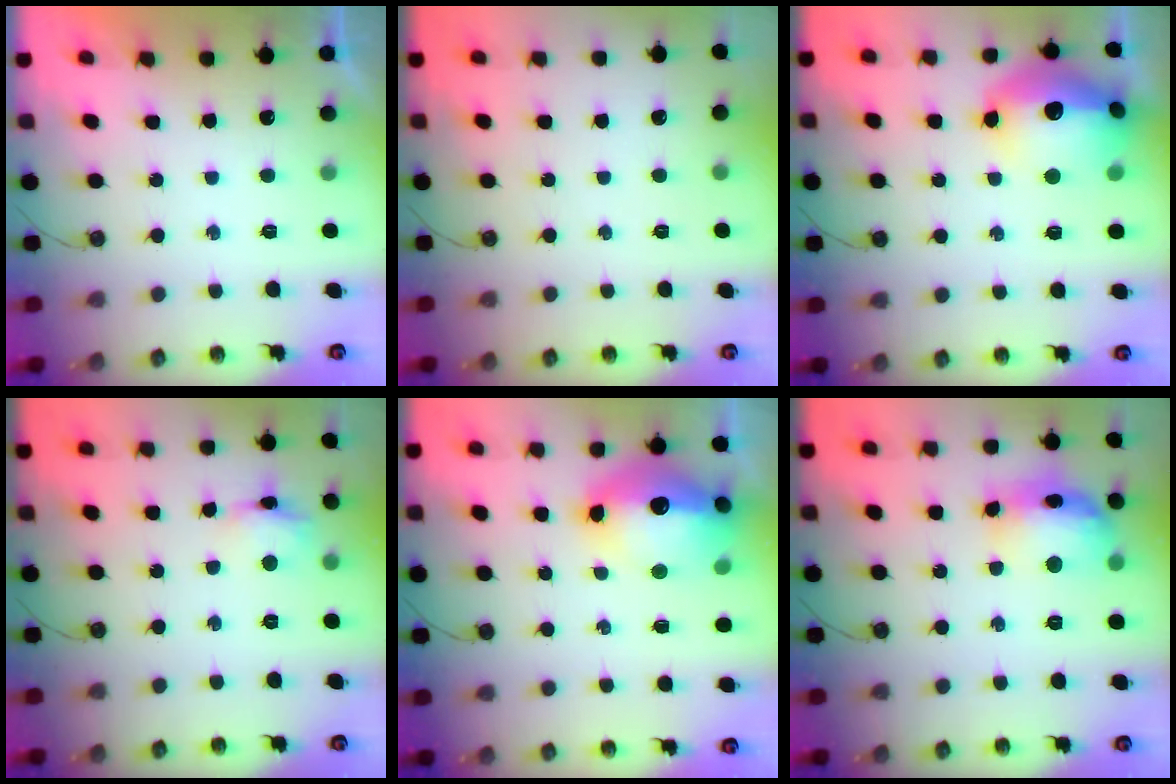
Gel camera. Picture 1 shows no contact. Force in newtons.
{"total": 0.0}
{"total": 20.6, "press": 20.6, "slide": 1.5}
{"total": 8.0, "press": 7.9, "slide": 0.5}
{"total": 18.5, "press": 18.0, "slide": 4.0}
{"total": 15.8, "press": 15.7, "slide": 1.2}